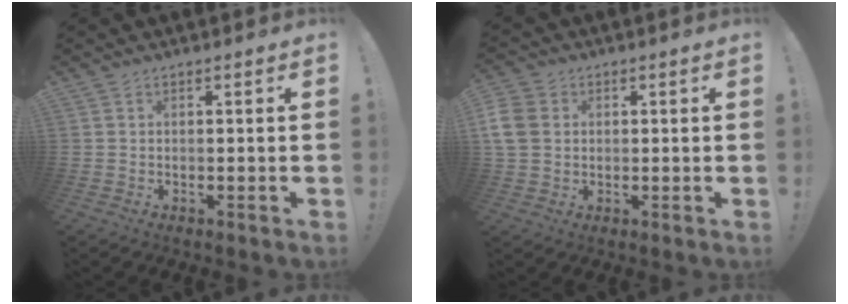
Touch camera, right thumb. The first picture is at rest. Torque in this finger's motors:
{"motor_torque": [-0.19, 0.35, -0.06, 0.14, 0.25]}